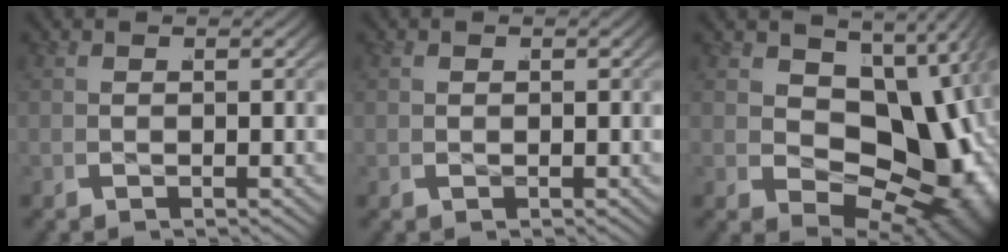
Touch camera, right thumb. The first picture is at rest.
{"total": 0.7, "force": [0.1, 0.6, 0.3], "torque": [-0.005, 0.000, 0.004]}
{"total": 13.5, "force": [-0.4, 8.6, 10.4], "torque": [-0.173, -0.056, 0.027]}